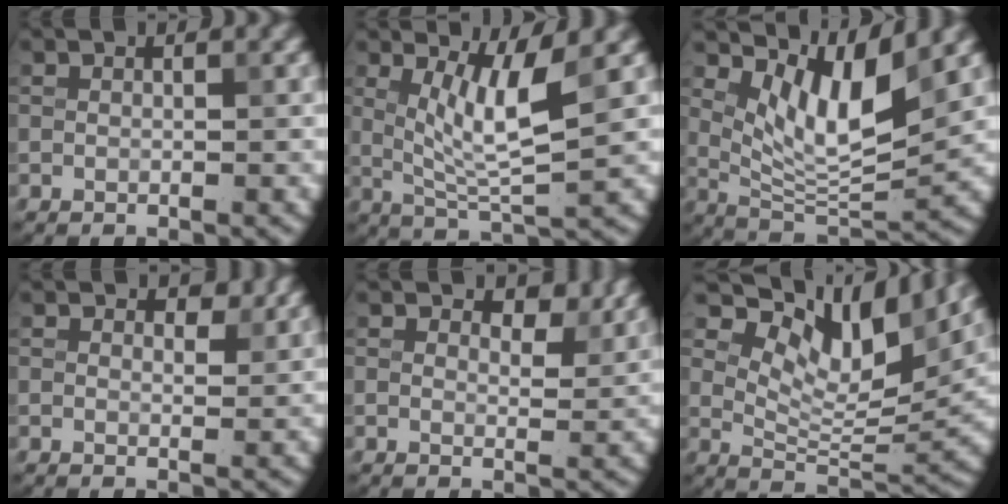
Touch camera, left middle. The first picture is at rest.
{"total": 5.1, "force": [1.5, 1.0, 4.8], "torque": [-0.089, -0.010, 0.034]}
{"total": 6.5, "force": [3.3, 2.2, 5.1], "torque": [-0.091, -0.017, 0.063]}
{"total": 1.4, "force": [1.1, 0.7, 0.6], "torque": [-0.007, -0.003, 0.014]}
{"total": 2.8, "force": [2.1, 1.2, 1.4], "torque": [-0.021, -0.004, 0.027]}
{"total": 11.0, "force": [6.9, 4.5, 7.3], "torque": [-0.115, 0.002, 0.123]}